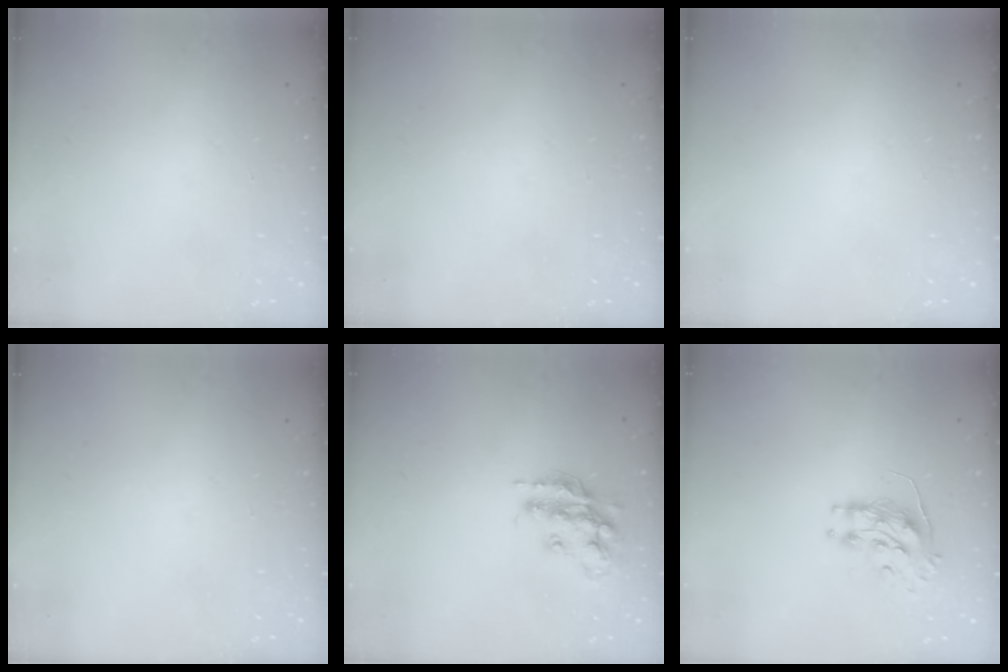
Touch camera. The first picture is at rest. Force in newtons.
{"total": 0.0}
{"total": 0.0}
{"total": 0.0}
{"total": 16.0, "press": 16.0, "slide": 1.2}
{"total": 8.6, "press": 8.6, "slide": 0.3}